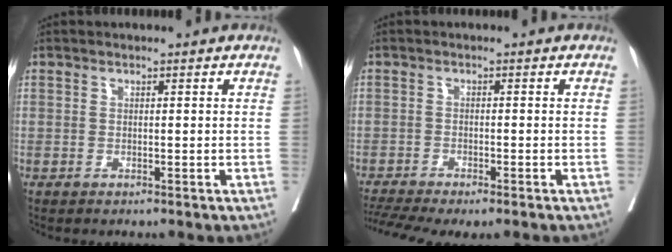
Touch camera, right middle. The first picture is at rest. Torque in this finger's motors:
{"motor_torque": [1.10, -1.04, 0.23, 0.12]}